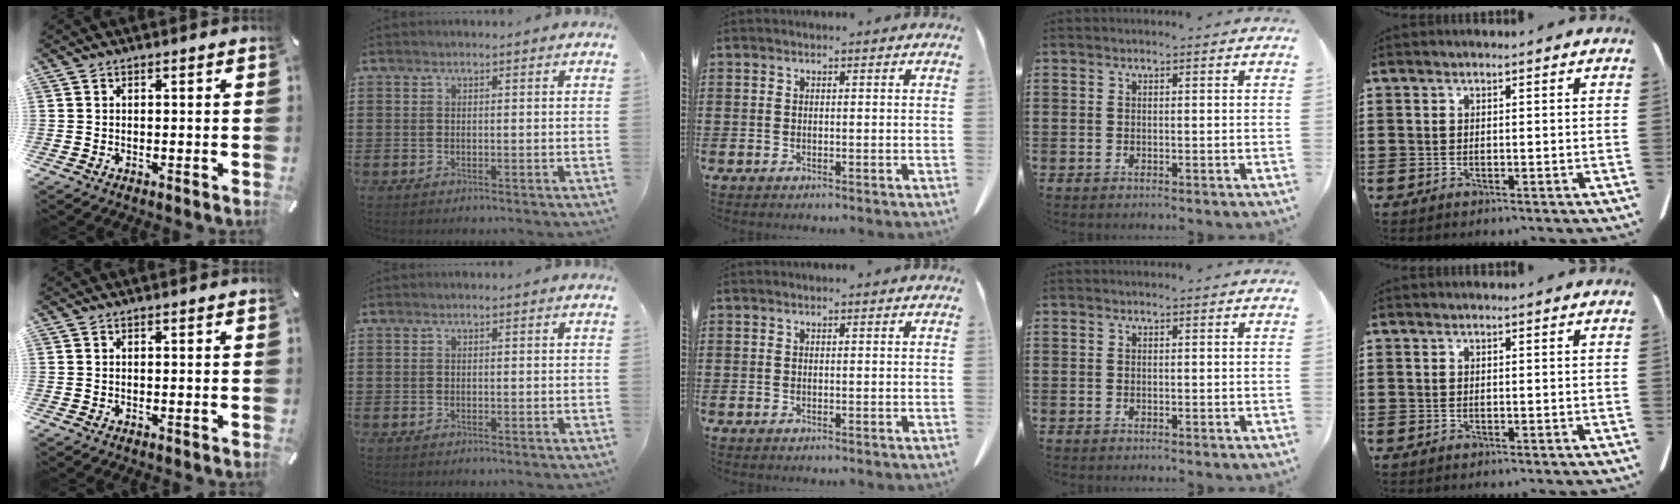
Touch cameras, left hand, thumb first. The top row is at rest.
{}